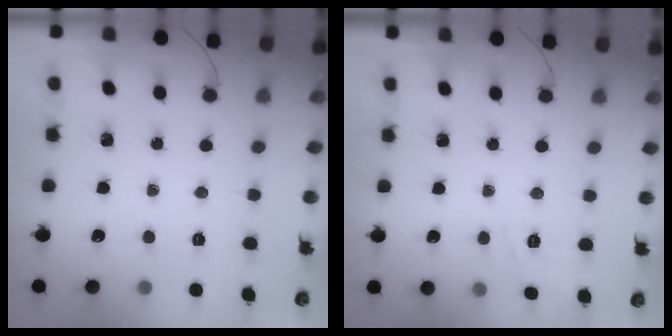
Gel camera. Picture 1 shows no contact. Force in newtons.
{"total": 9.0, "press": 8.9, "slide": 1.8}